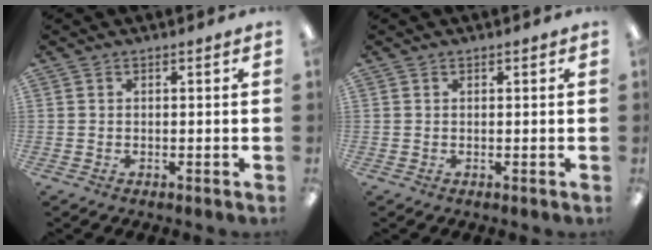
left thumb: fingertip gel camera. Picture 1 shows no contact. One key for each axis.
{"total": 0.5, "fx": 0.4, "fy": 0.2, "fz": 0.1, "tx": 0.005, "ty": -0.001, "tz": 0.006}